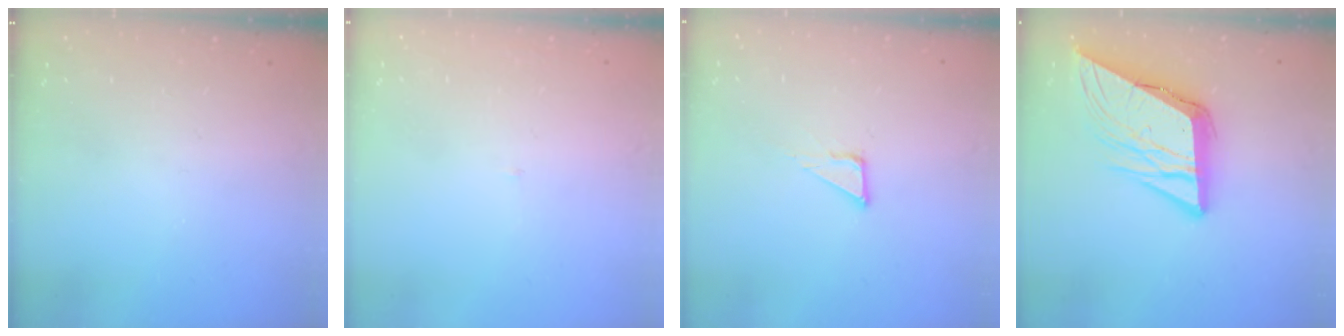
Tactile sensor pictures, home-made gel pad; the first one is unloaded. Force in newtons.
{"total": 2.1, "press": 2.1, "slide": 0.1}
{"total": 1.9, "press": 1.9, "slide": 0.1}
{"total": 12.9, "press": 12.7, "slide": 2.0}